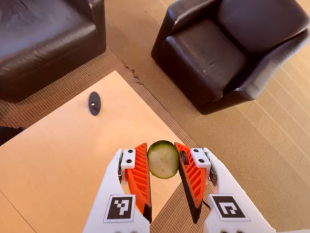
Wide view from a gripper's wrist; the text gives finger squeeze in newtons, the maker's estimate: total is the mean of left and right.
{"total": 10.0, "left": 10.0, "right": 10.1}